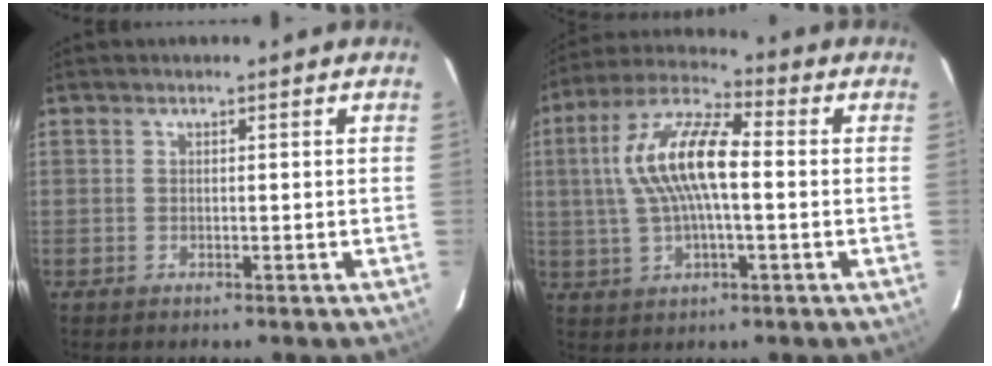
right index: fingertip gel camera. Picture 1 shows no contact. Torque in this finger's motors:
{"motor_torque": [1.48, 0.66, 0.63, 0.21]}